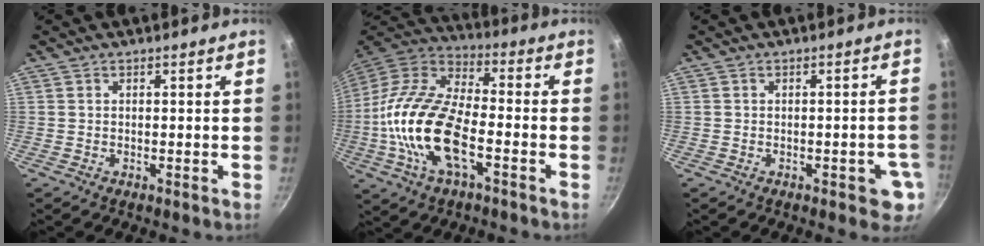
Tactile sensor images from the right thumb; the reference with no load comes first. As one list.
[{"total": 20.0, "force": [-5.2, 9.6, 16.8], "torque": [-0.320, 0.035, -0.114]}, {"total": 4.7, "force": [-1.5, 2.4, 3.7], "torque": [-0.024, 0.011, -0.015]}]